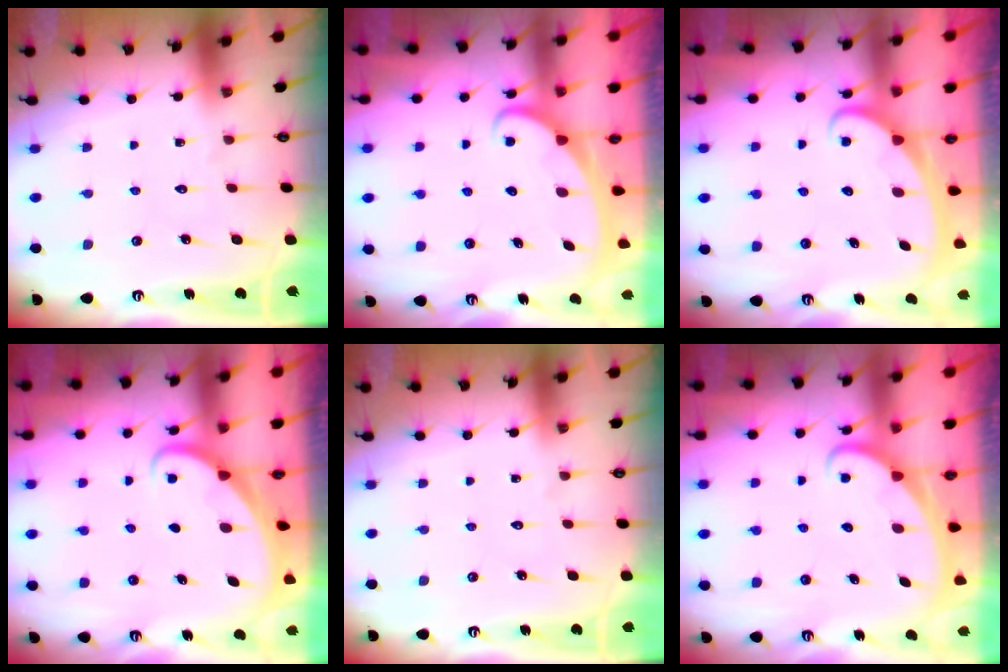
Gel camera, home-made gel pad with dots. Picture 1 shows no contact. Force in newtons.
{"total": 2.6, "press": 2.6, "slide": 0.3}
{"total": 2.6, "press": 2.6, "slide": 0.4}
{"total": 1.9, "press": 1.9, "slide": 0.1}
{"total": 0.0}
{"total": 2.2, "press": 2.2, "slide": 0.1}